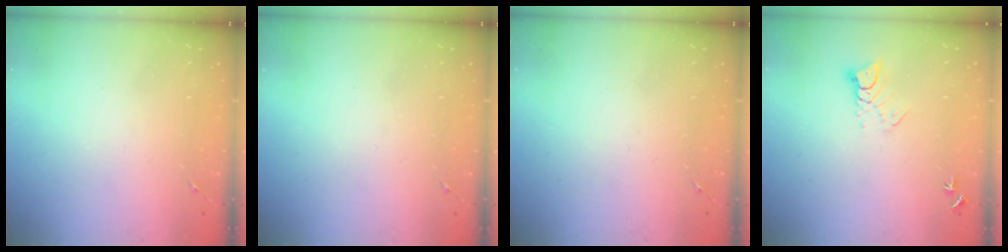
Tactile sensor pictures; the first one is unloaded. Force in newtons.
{"total": 0.0}
{"total": 0.0}
{"total": 5.5, "press": 5.5, "slide": 0.4}